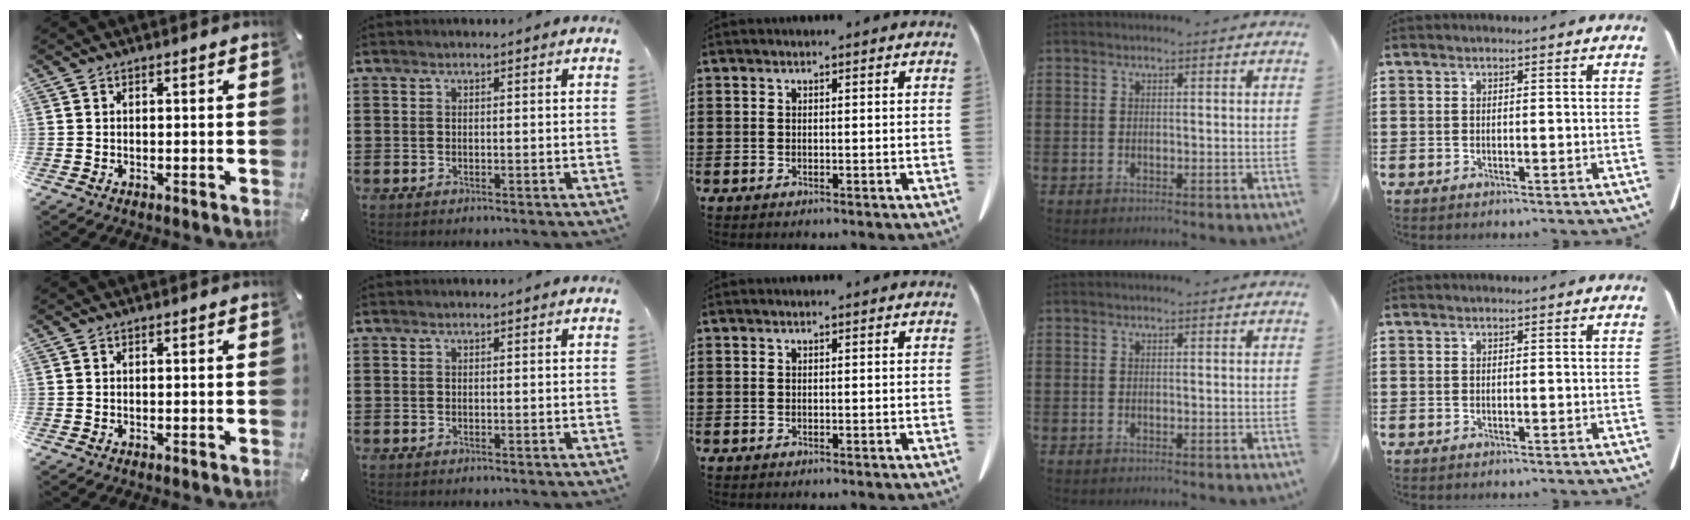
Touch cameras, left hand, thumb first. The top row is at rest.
{}